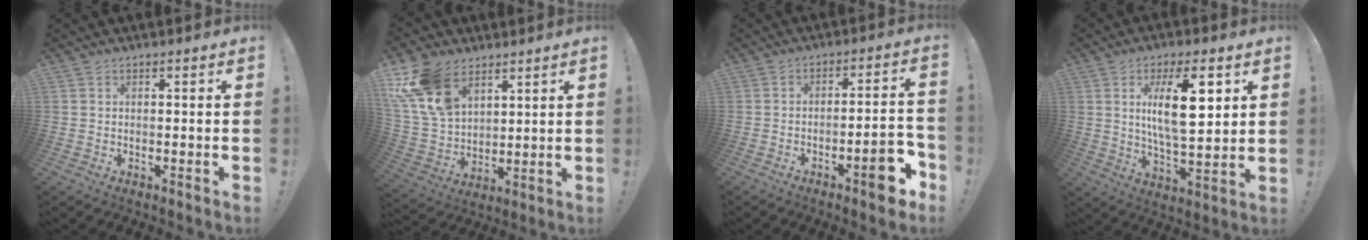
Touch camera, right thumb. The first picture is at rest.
{"total": 16.7, "force": [9.5, 10.5, 8.8], "torque": [-0.175, -0.051, 0.184]}
{"total": 15.4, "force": [-6.9, 4.4, 13.1], "torque": [-0.150, 0.034, -0.103]}
{"total": 15.8, "force": [5.1, 5.0, 14.2], "torque": [-0.247, -0.014, 0.070]}